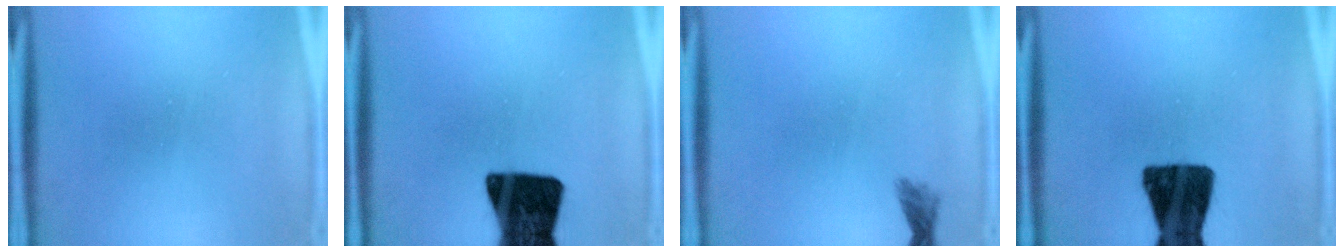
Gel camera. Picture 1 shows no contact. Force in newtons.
{"total": 18.9}
{"total": 1.6}
{"total": 15.1}